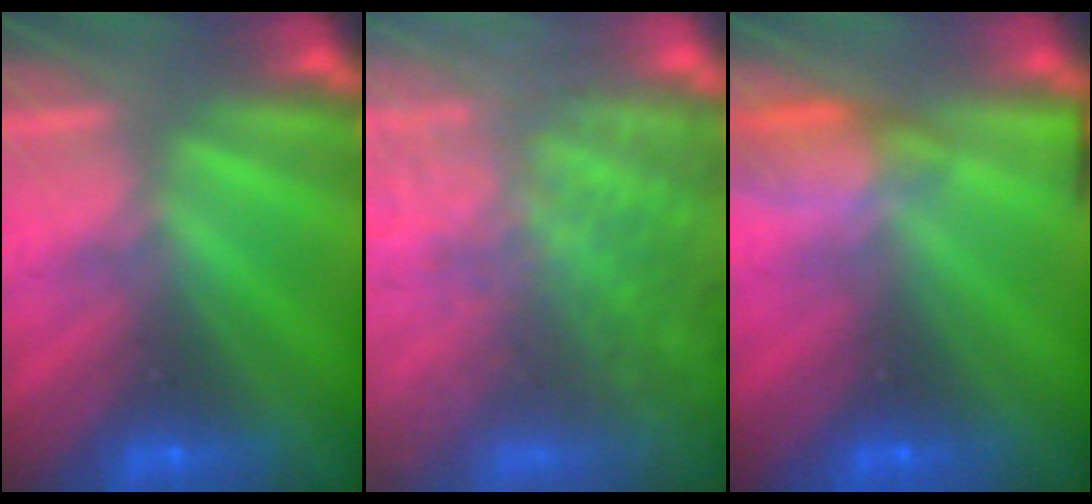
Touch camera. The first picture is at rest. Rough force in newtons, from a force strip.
{"total": 7.2}
{"total": 5.4}